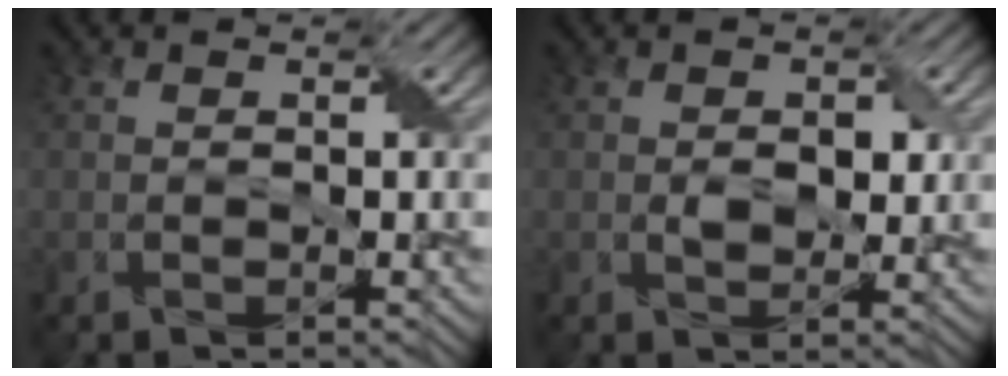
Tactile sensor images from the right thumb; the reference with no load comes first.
{"total": 2.4, "force": [0.1, 1.5, 1.8], "torque": [-0.036, -0.004, 0.005]}